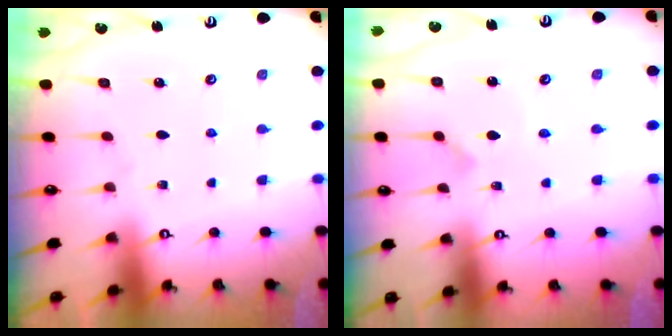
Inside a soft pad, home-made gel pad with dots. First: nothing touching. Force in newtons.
{"total": 2.9, "press": 2.9, "slide": 0.1}